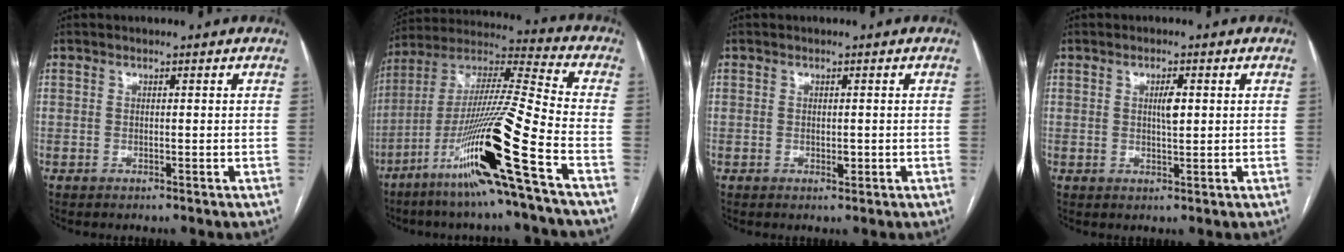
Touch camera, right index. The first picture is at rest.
{"total": 19.9, "force": [-9.6, -1.8, 17.3], "torque": [-0.354, -0.032, -0.184]}
{"total": 1.0, "force": [-0.1, 0.5, 0.8], "torque": [-0.012, -0.001, 0.000]}
{"total": 2.5, "force": [0.6, 0.6, 2.4], "torque": [-0.039, 0.000, 0.010]}